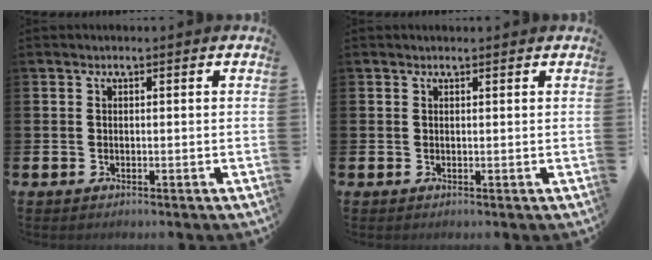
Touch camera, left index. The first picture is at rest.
{"total": 0.5, "force": [0.5, 0.0, 0.1], "torque": [0.008, -0.004, 0.007]}